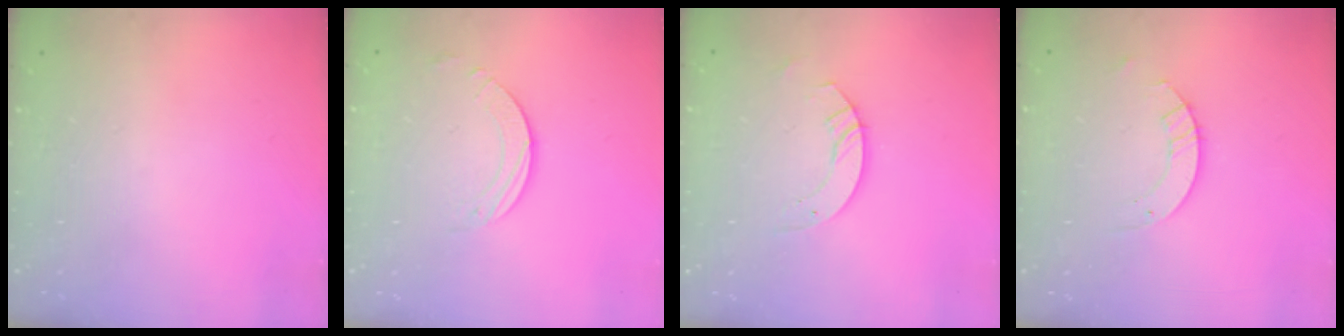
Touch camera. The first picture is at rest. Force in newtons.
{"total": 1.9, "press": 1.9, "slide": 0.2}
{"total": 3.3, "press": 3.3, "slide": 0.2}
{"total": 3.7, "press": 3.7, "slide": 0.2}